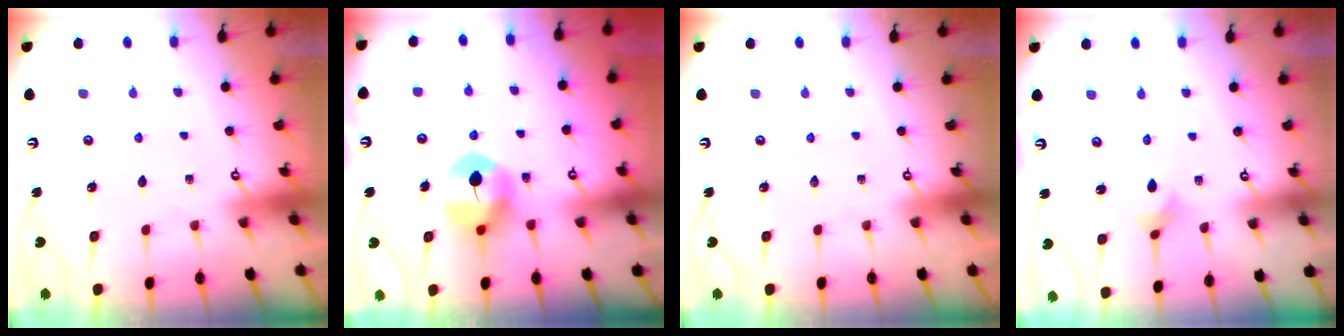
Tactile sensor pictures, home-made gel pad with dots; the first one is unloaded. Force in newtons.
{"total": 7.2, "press": 7.2, "slide": 0.6}
{"total": 0.0}
{"total": 2.6, "press": 2.6, "slide": 0.6}